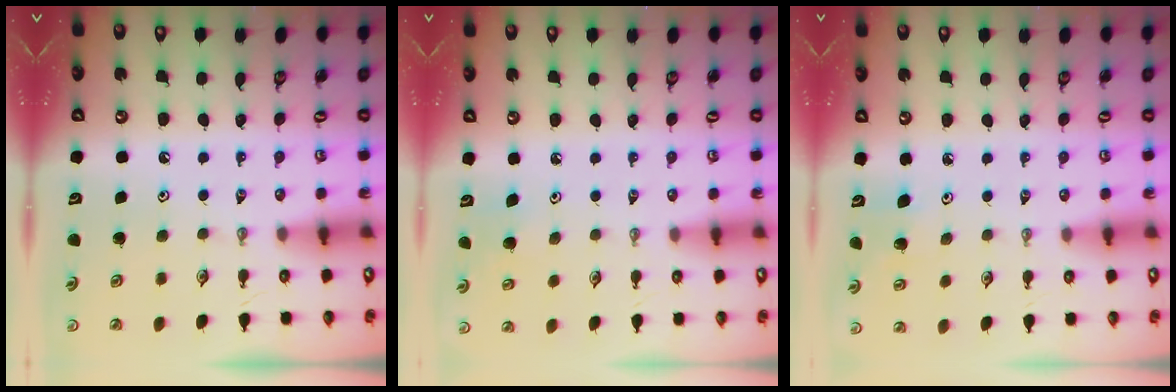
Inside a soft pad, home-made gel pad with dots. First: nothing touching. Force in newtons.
{"total": 4.4, "press": 4.4, "slide": 0.4}
{"total": 4.7, "press": 4.6, "slide": 1.0}